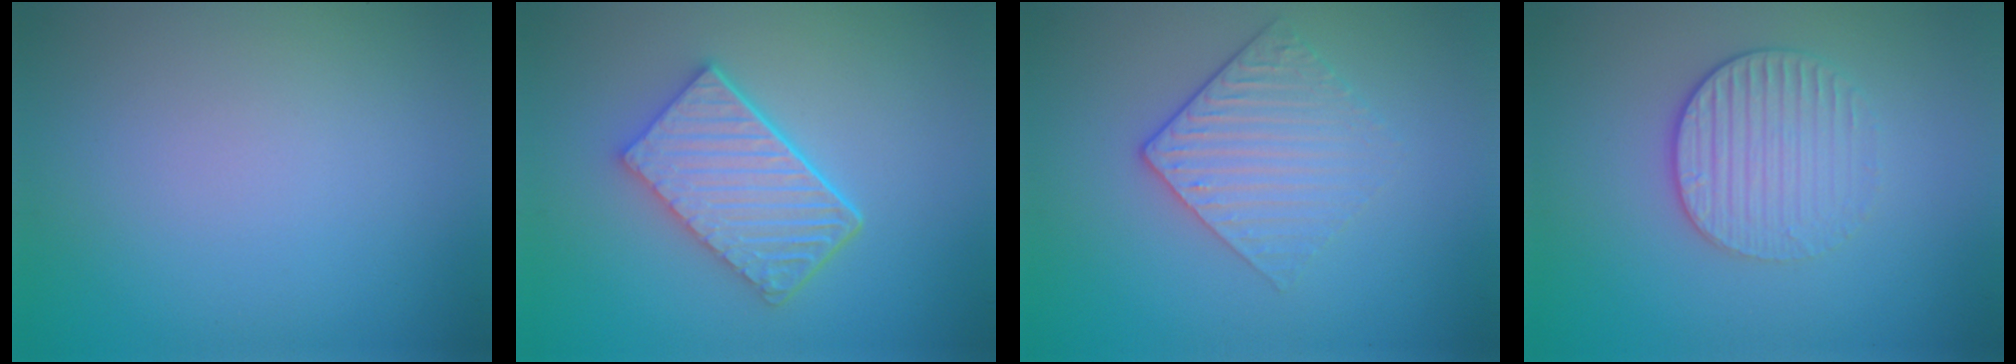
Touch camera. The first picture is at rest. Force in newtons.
{"total": 5.7, "press": 4.2, "slide": 3.9}
{"total": 3.2, "press": 2.6, "slide": 1.8}
{"total": 3.3, "press": 2.6, "slide": 1.9}